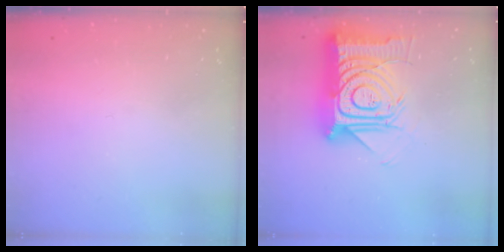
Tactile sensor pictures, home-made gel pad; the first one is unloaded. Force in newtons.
{"total": 21.9, "press": 21.9, "slide": 1.5}